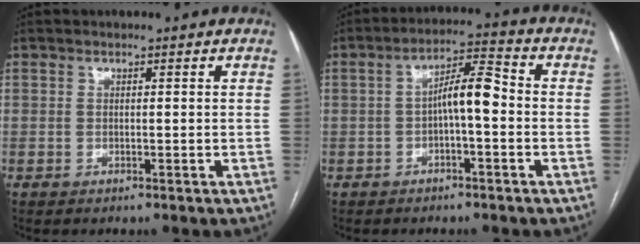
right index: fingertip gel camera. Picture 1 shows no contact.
{"total": 6.4, "force": [-0.8, 1.4, 6.2], "torque": [-0.106, 0.027, -0.015]}